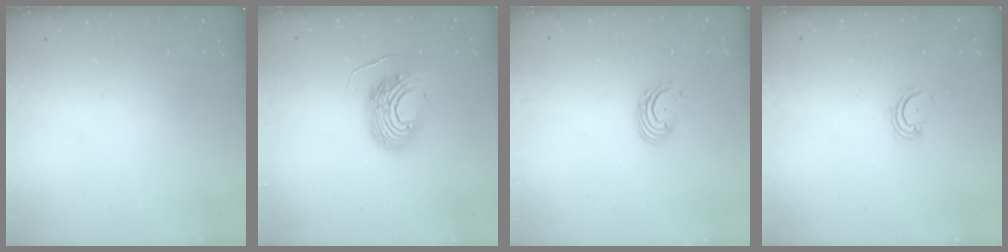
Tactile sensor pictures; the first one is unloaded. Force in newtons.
{"total": 13.3, "press": 13.1, "slide": 2.3}
{"total": 2.7, "press": 2.7, "slide": 0.1}
{"total": 4.5, "press": 4.5, "slide": 0.4}